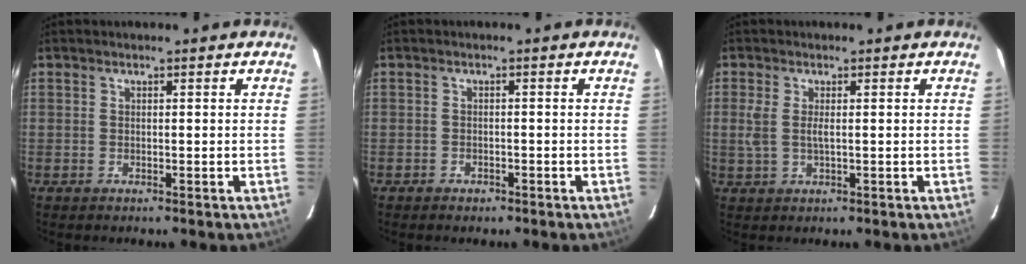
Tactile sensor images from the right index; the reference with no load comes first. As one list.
[{"total": 1.6, "force": [-1.1, 1.1, 0.3], "torque": [-0.009, 0.004, -0.015]}, {"total": 3.3, "force": [0.2, 1.0, 3.1], "torque": [-0.068, -0.003, 0.005]}]